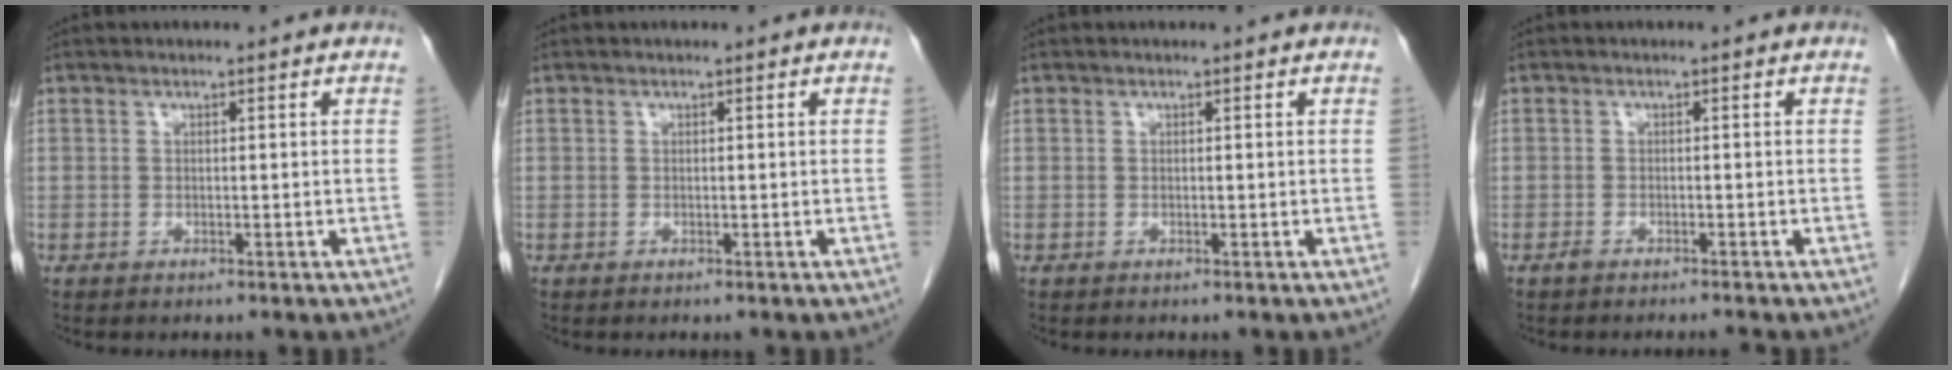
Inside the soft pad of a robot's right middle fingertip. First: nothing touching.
{"total": 0.0}
{"total": 0.0}
{"total": 1.9, "force": [-1.7, -0.1, 0.7], "torque": [-0.013, -0.004, -0.025]}